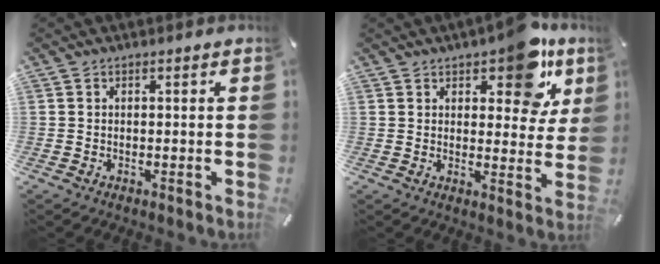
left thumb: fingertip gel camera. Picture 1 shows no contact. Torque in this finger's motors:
{"motor_torque": [2.25, 2.18, 1.28, -1.24, 0.33]}